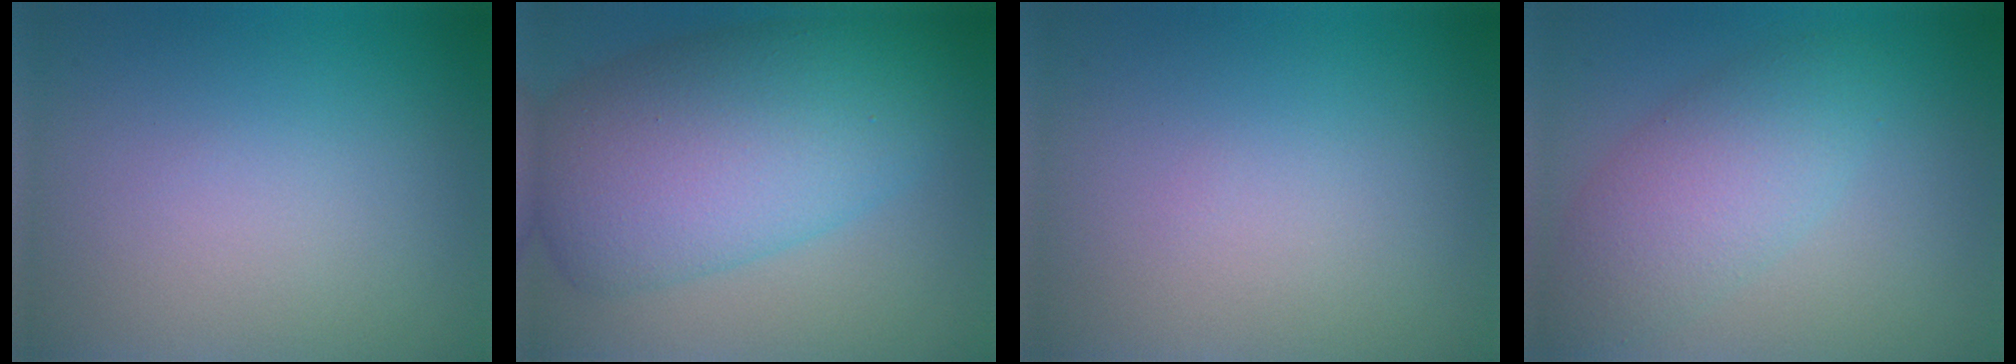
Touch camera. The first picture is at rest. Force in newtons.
{"total": 10.7, "press": 10.7, "slide": 0.3}
{"total": 0.0}
{"total": 4.1, "press": 4.1, "slide": 0.2}